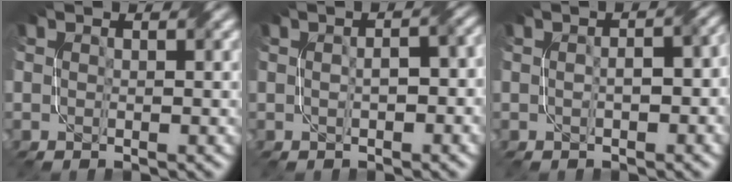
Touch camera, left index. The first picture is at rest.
{"total": 3.4, "force": [0.0, 1.7, 2.9], "torque": [-0.042, 0.010, -0.002]}
{"total": 4.0, "force": [-0.1, 2.0, 3.4], "torque": [-0.040, 0.009, -0.006]}